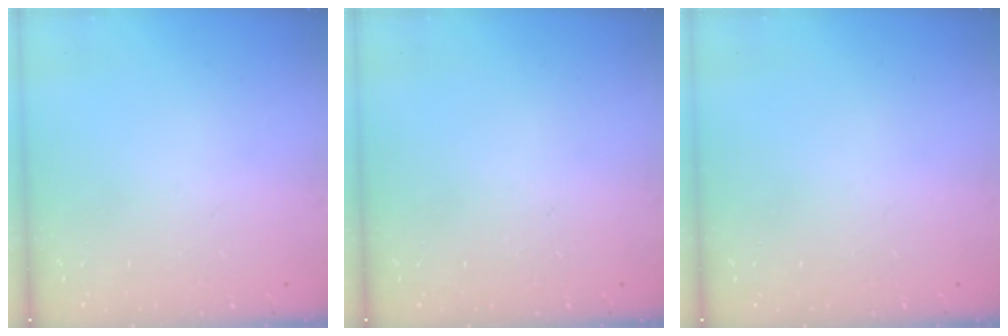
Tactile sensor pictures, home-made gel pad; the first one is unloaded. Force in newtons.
{"total": 0.0}
{"total": 0.0}